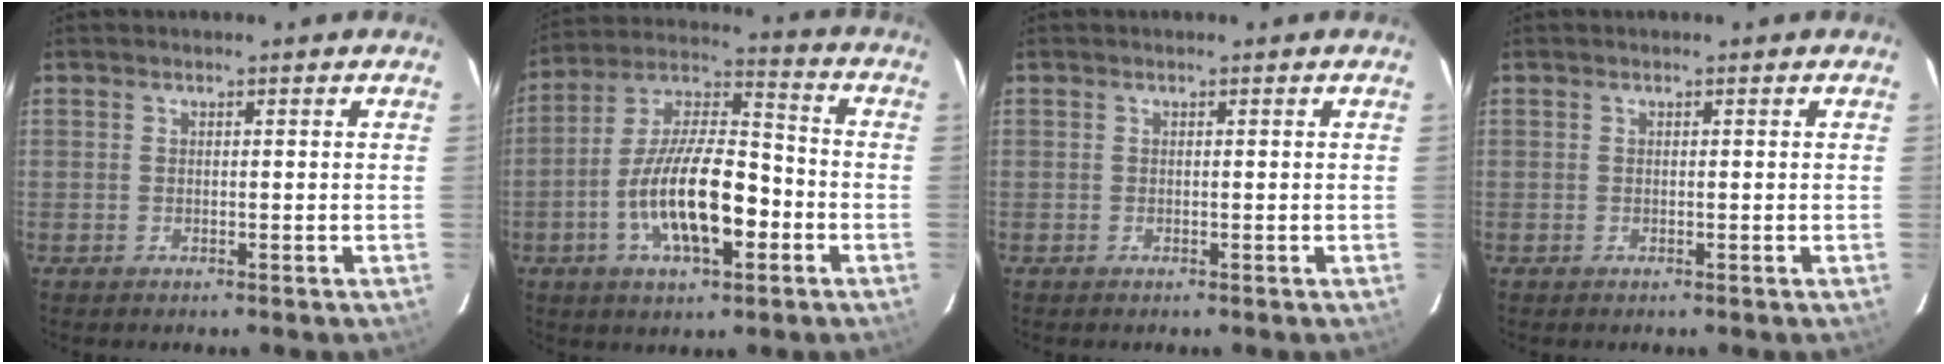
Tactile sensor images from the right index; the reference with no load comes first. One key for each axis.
{"total": 16.6, "fx": -5.3, "fy": 6.0, "fz": 14.5, "tx": -0.275, "ty": 0.003, "tz": -0.095}
{"total": 0.0}
{"total": 0.0}